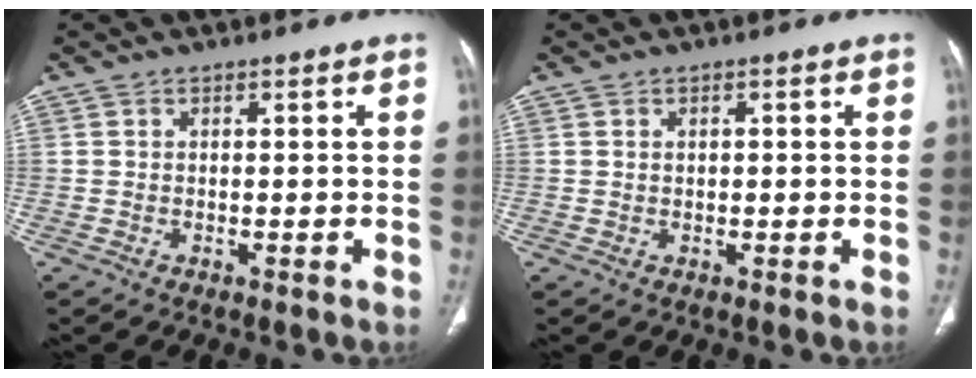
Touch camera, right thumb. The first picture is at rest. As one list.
[{"total": 0.9, "force": [0.2, 0.6, 0.7], "torque": [-0.014, 0.003, 0.005]}]